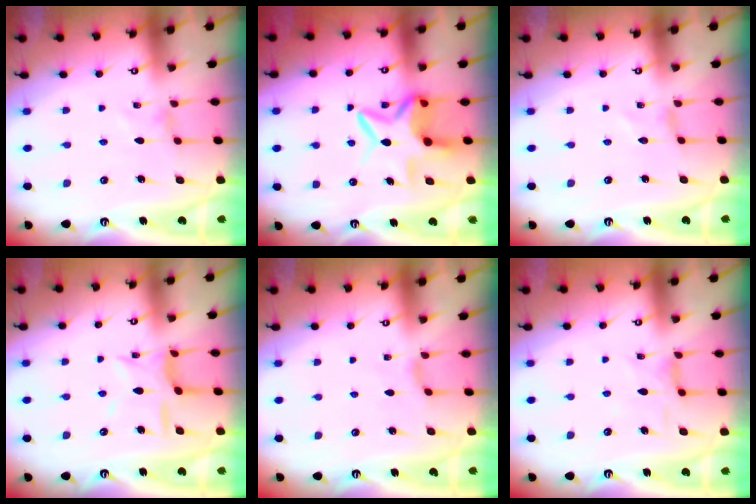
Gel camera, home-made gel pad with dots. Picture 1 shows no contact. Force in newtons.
{"total": 9.1, "press": 9.0, "slide": 1.5}
{"total": 0.0}
{"total": 10.5, "press": 10.5, "slide": 0.8}
{"total": 2.1, "press": 2.1, "slide": 0.4}
{"total": 3.4, "press": 3.3, "slide": 0.6}